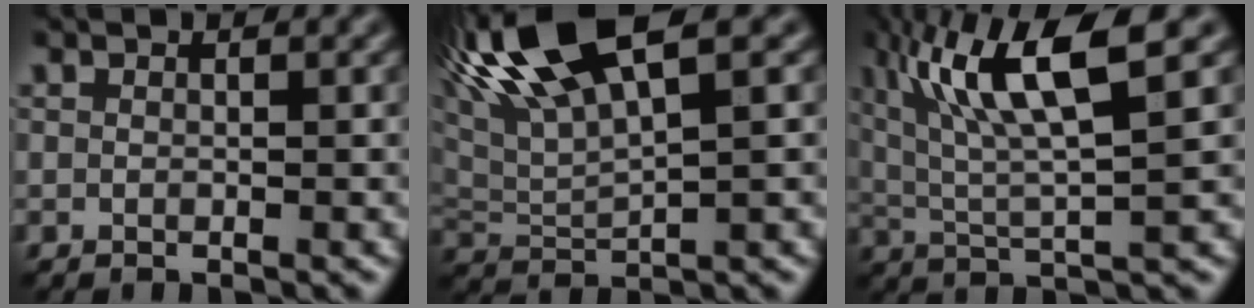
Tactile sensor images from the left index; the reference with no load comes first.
{"total": 10.5, "force": [5.9, 3.2, 8.1], "torque": [-0.166, 0.035, 0.102]}
{"total": 9.7, "force": [4.3, 2.1, 8.5], "torque": [-0.148, 0.010, 0.077]}